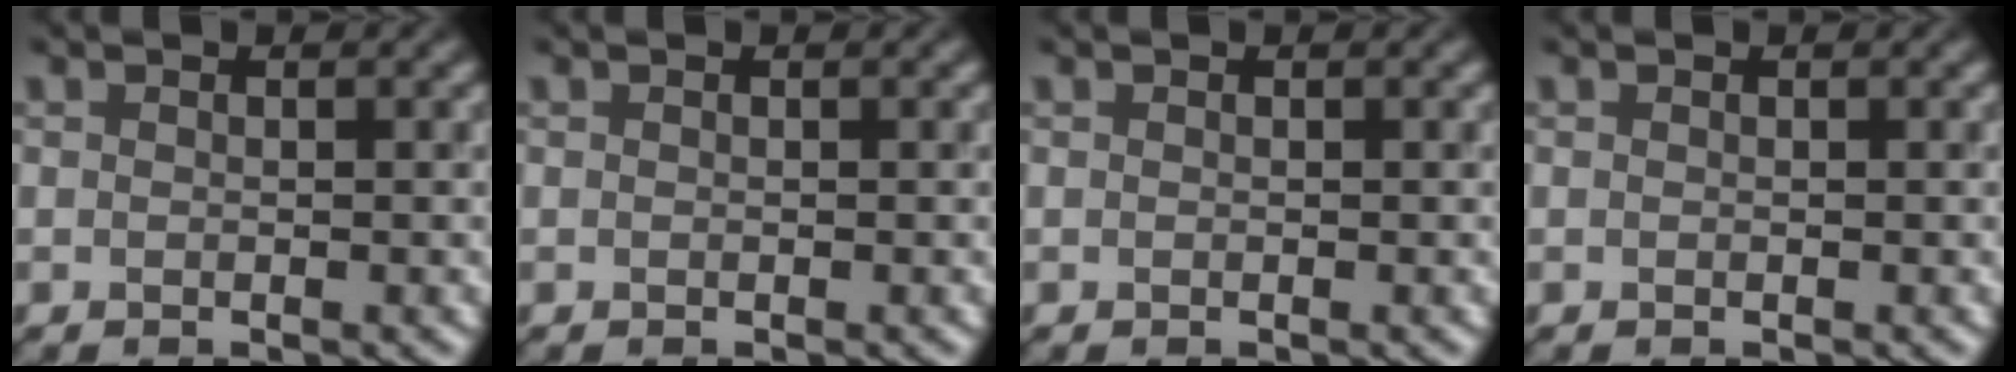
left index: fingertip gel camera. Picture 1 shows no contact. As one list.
[{"total": 0.0}, {"total": 0.0}, {"total": 0.0}]